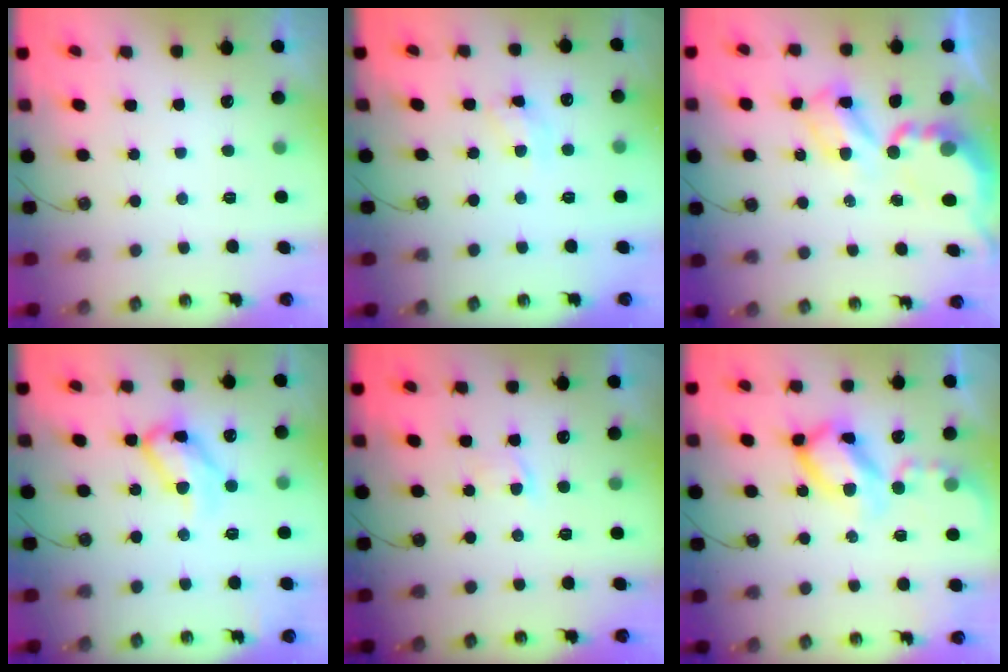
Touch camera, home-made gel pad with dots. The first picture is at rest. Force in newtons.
{"total": 5.8, "press": 5.8, "slide": 0.4}
{"total": 8.1, "press": 8.1, "slide": 0.5}
{"total": 12.4, "press": 12.3, "slide": 1.6}
{"total": 1.6, "press": 1.6, "slide": 0.3}
{"total": 15.2, "press": 15.2, "slide": 1.5}